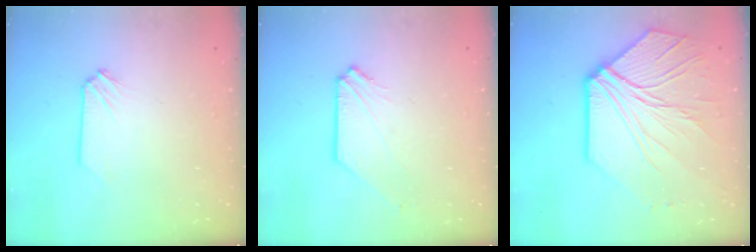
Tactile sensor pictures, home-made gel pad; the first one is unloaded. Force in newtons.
{"total": 1.0, "press": 1.0, "slide": 0.1}
{"total": 13.5, "press": 13.4, "slide": 1.8}